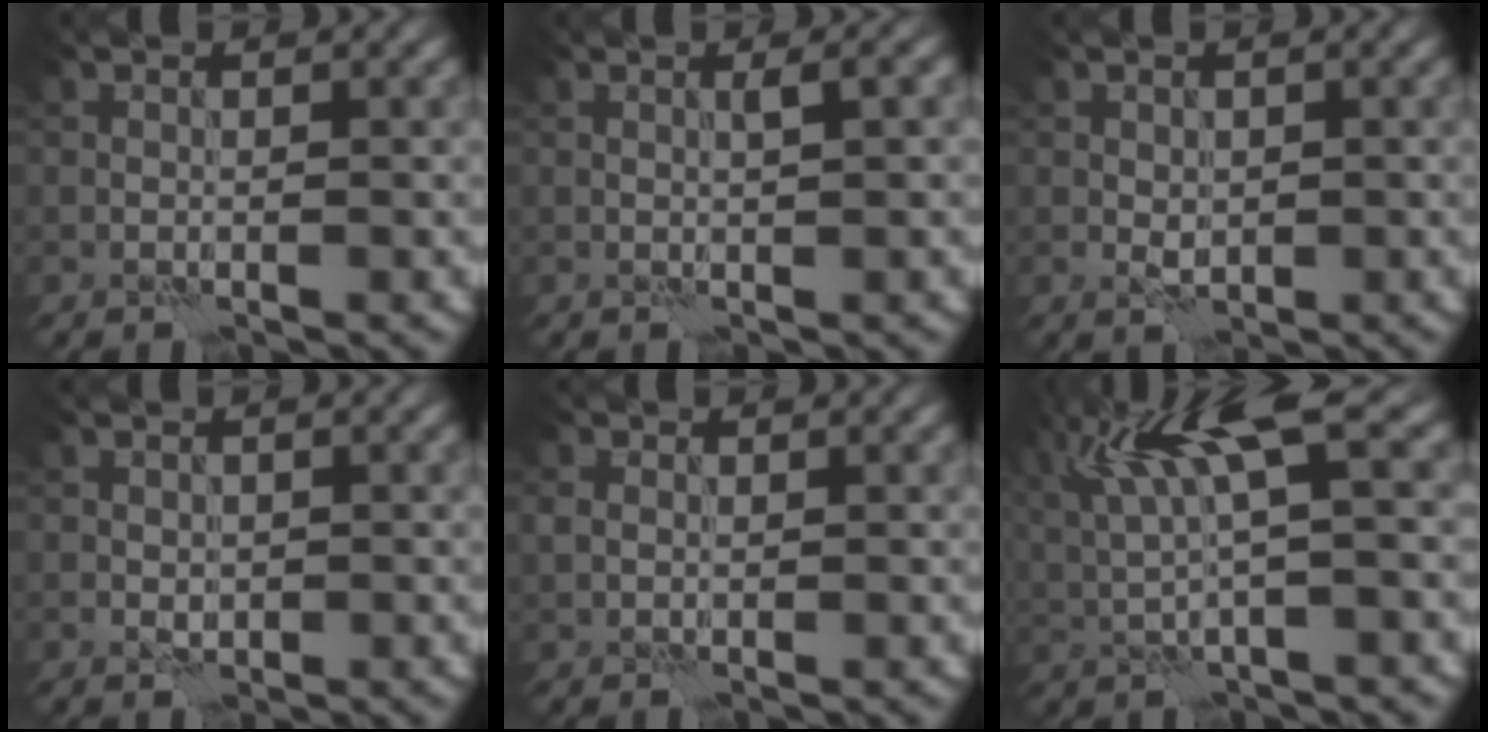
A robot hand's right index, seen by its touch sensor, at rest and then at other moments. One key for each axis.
{"total": 1.4, "fx": 0.4, "fy": -0.1, "fz": 1.4, "tx": -0.021, "ty": 0.005, "tz": 0.005}
{"total": 1.6, "fx": 0.0, "fy": 1.1, "fz": 1.1, "tx": -0.020, "ty": -0.002, "tz": 0.002}
{"total": 1.1, "fx": 0.0, "fy": 0.9, "fz": 0.6, "tx": -0.013, "ty": -0.002, "tz": 0.002}
{"total": 1.2, "fx": 0.1, "fy": 1.1, "fz": 0.5, "tx": -0.013, "ty": 0.001, "tz": 0.000}
{"total": 7.7, "fx": 2.9, "fy": 1.4, "fz": 7.0, "tx": -0.141, "ty": 0.013, "tz": 0.059}